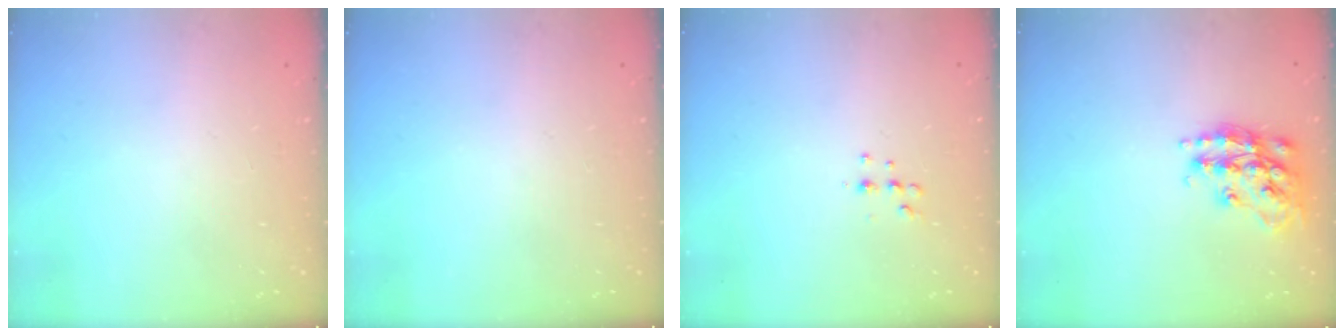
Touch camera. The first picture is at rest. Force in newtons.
{"total": 0.0}
{"total": 4.9, "press": 4.8, "slide": 1.1}
{"total": 17.2, "press": 17.2, "slide": 1.2}